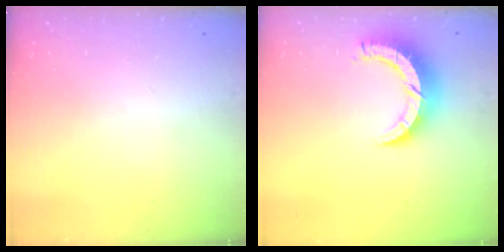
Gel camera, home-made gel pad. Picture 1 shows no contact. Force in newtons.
{"total": 9.3, "press": 9.2, "slide": 0.9}